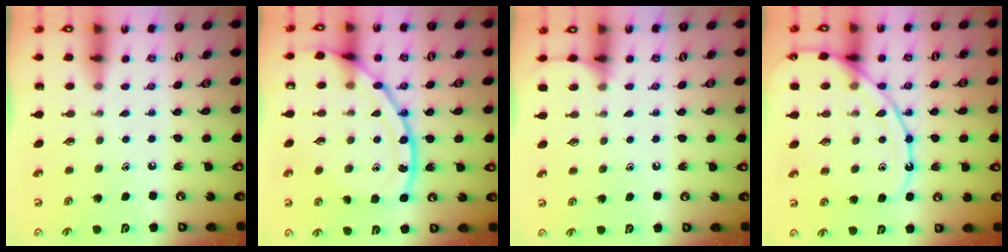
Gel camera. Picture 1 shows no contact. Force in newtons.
{"total": 17.7, "press": 17.7, "slide": 1.1}
{"total": 5.9, "press": 5.8, "slide": 0.7}
{"total": 13.4, "press": 13.3, "slide": 1.3}